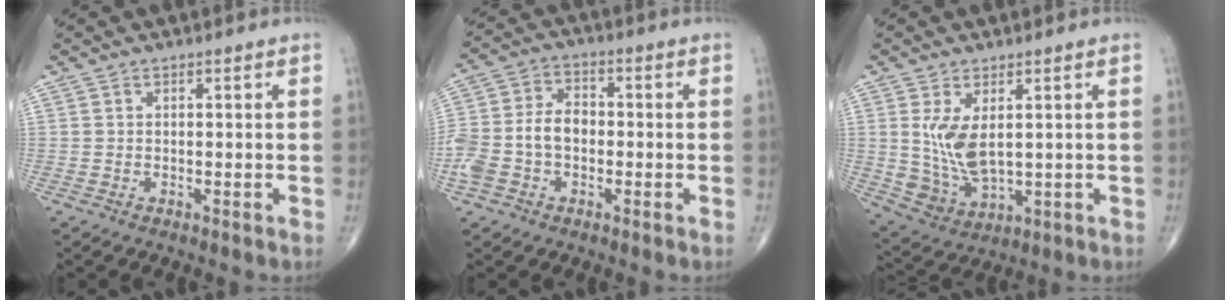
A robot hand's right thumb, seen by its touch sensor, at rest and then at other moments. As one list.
[{"total": 10.7, "force": [-2.1, 7.4, 7.5], "torque": [-0.153, 0.035, -0.046]}, {"total": 9.1, "force": [1.6, 5.1, 7.3], "torque": [-0.136, -0.019, 0.052]}]